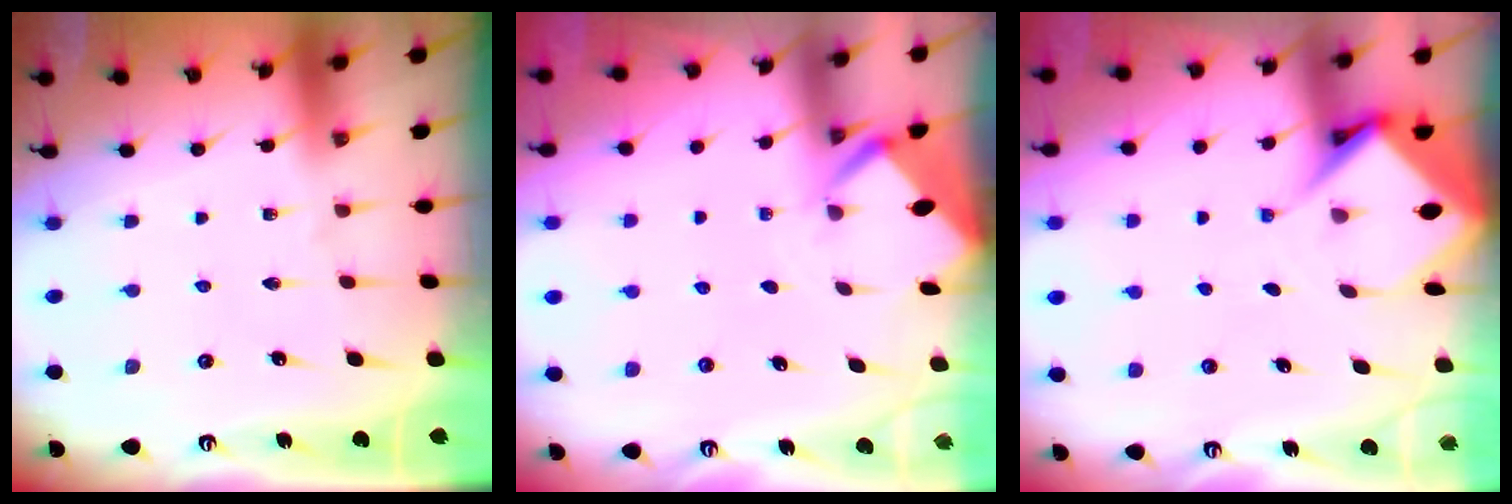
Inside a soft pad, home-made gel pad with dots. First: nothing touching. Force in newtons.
{"total": 2.5, "press": 2.5, "slide": 0.1}
{"total": 6.6, "press": 6.6, "slide": 0.5}